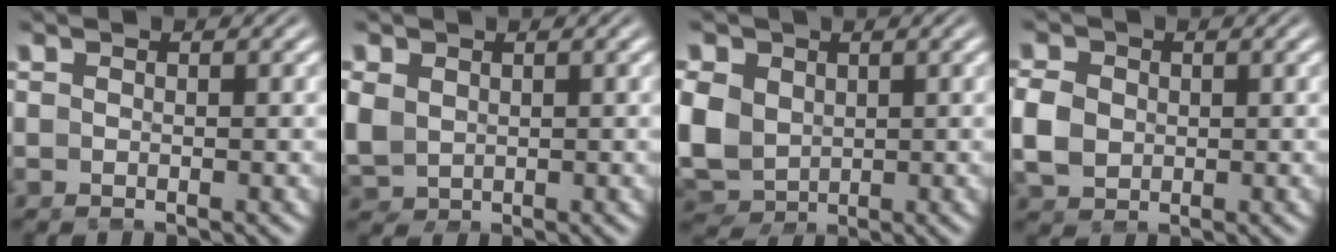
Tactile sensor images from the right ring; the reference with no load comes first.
{"total": 5.4, "force": [-0.4, 5.0, 2.1], "torque": [-0.077, -0.035, 0.010]}
{"total": 7.5, "force": [-0.8, 6.7, 3.2], "torque": [-0.105, -0.049, 0.007]}
{"total": 4.2, "force": [-0.5, 3.7, 1.8], "torque": [-0.050, -0.017, -0.001]}